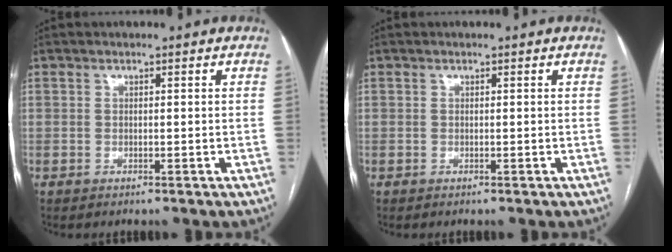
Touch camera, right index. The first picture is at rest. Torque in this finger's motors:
{"motor_torque": [0.00, 0.00, 0.00, 0.00]}